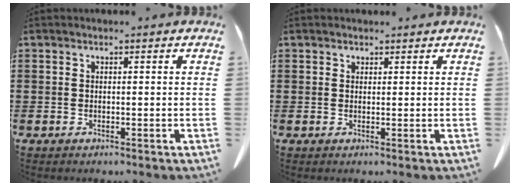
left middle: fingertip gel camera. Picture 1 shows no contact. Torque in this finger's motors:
{"motor_torque": [0.03, -0.02, 0.01, 0.00]}